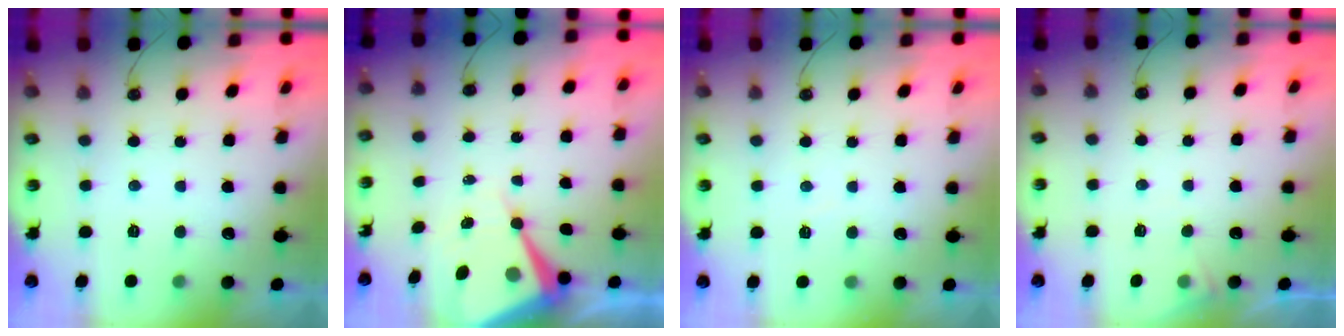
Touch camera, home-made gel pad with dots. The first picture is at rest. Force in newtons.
{"total": 11.8, "press": 11.7, "slide": 1.2}
{"total": 2.8, "press": 2.7, "slide": 0.5}
{"total": 4.9, "press": 4.8, "slide": 0.7}